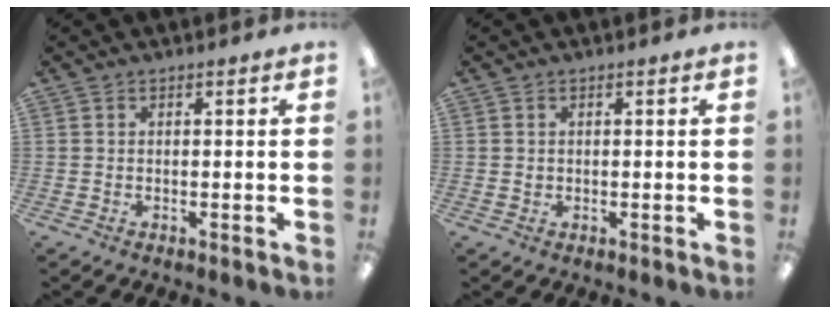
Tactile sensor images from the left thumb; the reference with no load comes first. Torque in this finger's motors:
{"motor_torque": [-0.27, 0.21, -0.16, 0.11, 0.03]}